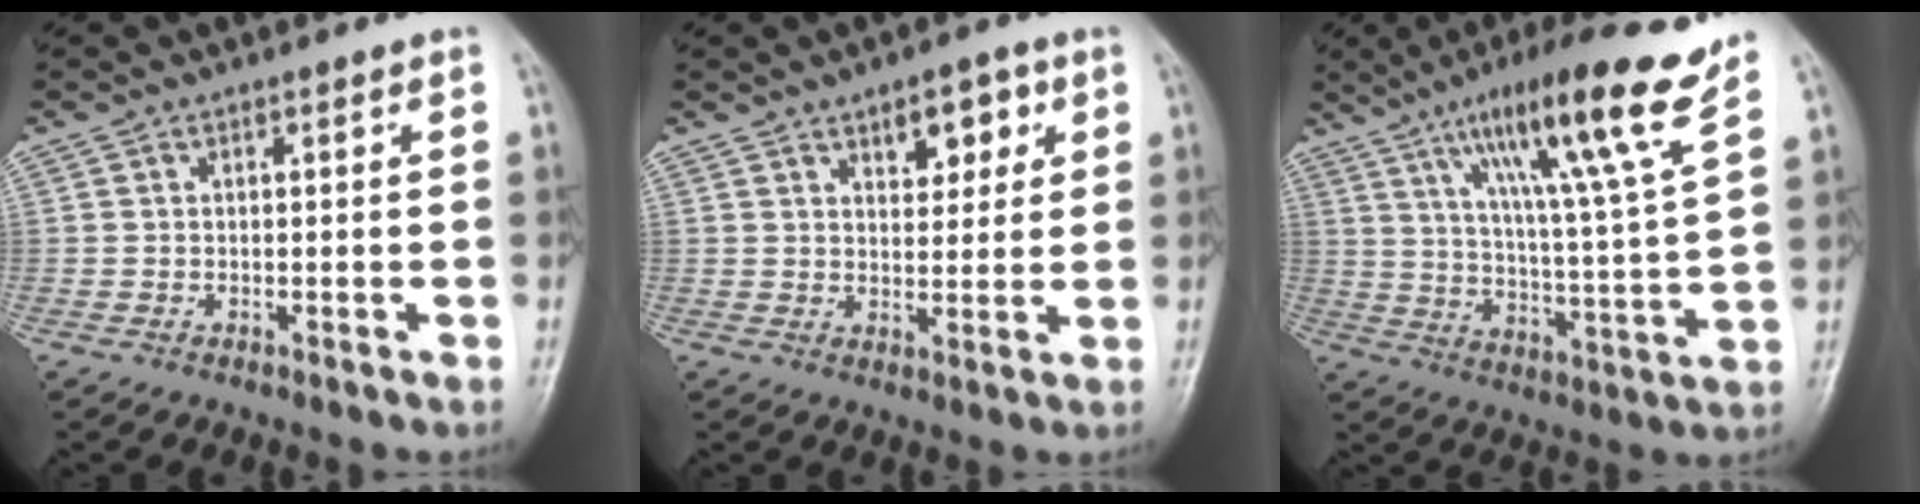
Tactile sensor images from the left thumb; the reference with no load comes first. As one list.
[{"total": 6.7, "force": [3.3, 3.5, 4.6], "torque": [-0.037, -0.015, 0.046]}, {"total": 17.9, "force": [10.9, 0.4, 14.2], "torque": [-0.225, -0.050, 0.175]}]